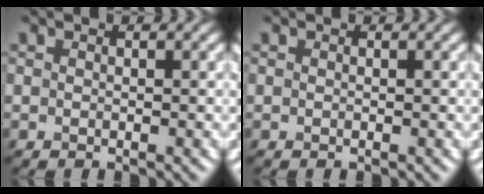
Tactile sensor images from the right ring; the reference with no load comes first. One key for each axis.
{"total": 0.0}